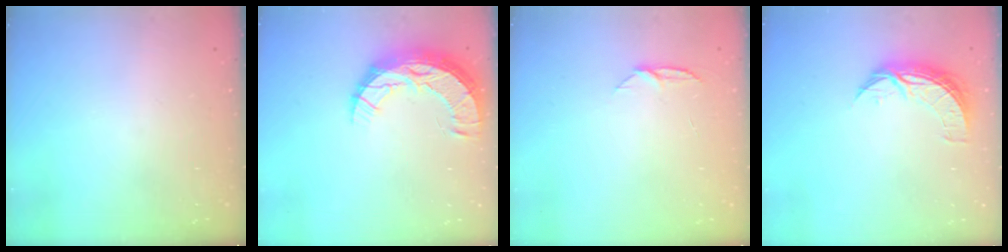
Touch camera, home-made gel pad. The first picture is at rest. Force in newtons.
{"total": 13.0, "press": 13.0, "slide": 0.9}
{"total": 5.1, "press": 5.1, "slide": 0.6}
{"total": 7.9, "press": 7.9, "slide": 0.1}